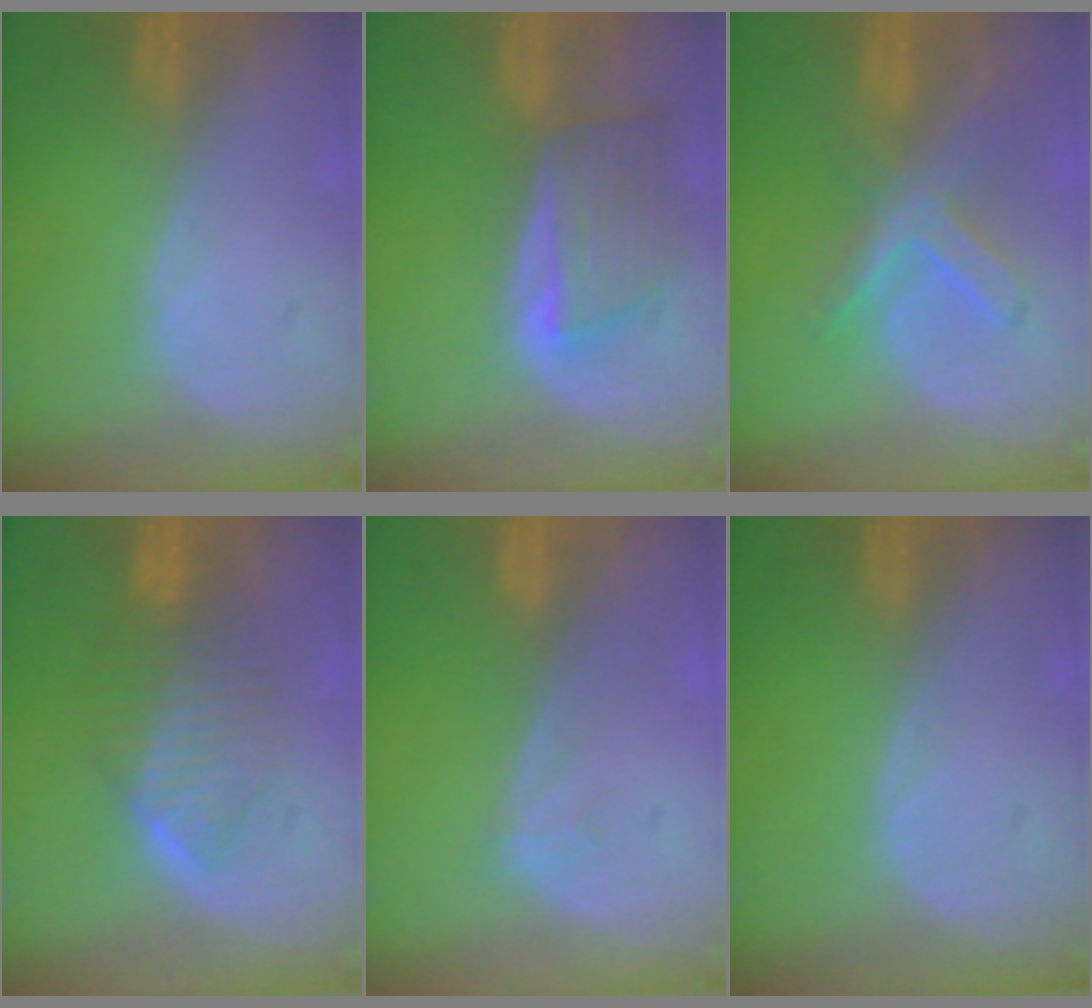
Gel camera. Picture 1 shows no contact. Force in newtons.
{"total": 6.4, "press": 6.4, "slide": 0.8}
{"total": 7.2, "press": 6.3, "slide": 3.6}
{"total": 6.5, "press": 6.4, "slide": 1.0}
{"total": 0.9, "press": 0.6, "slide": 0.6}
{"total": 0.0}